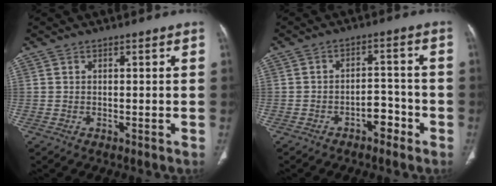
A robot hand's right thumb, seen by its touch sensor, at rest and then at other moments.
{"total": 4.7, "force": [-2.8, 2.7, 2.6], "torque": [-0.021, 0.032, -0.043]}